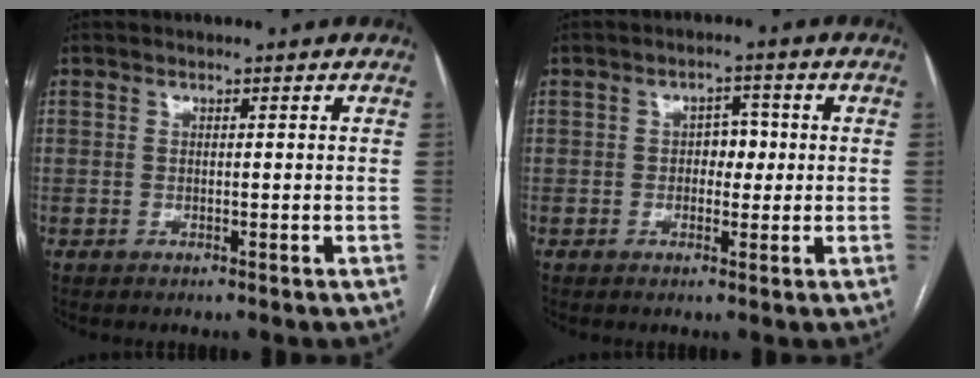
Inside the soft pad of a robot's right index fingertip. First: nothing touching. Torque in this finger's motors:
{"motor_torque": [0.70, 0.08, 0.12, 0.03]}